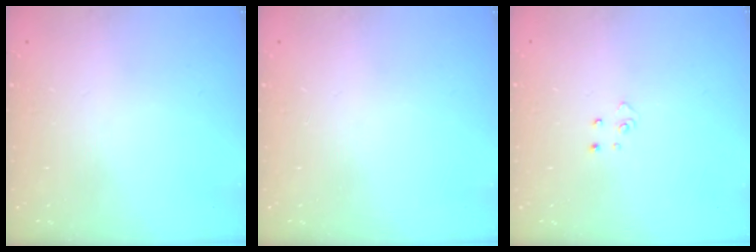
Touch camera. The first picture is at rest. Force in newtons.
{"total": 0.0}
{"total": 3.8, "press": 3.8, "slide": 0.4}